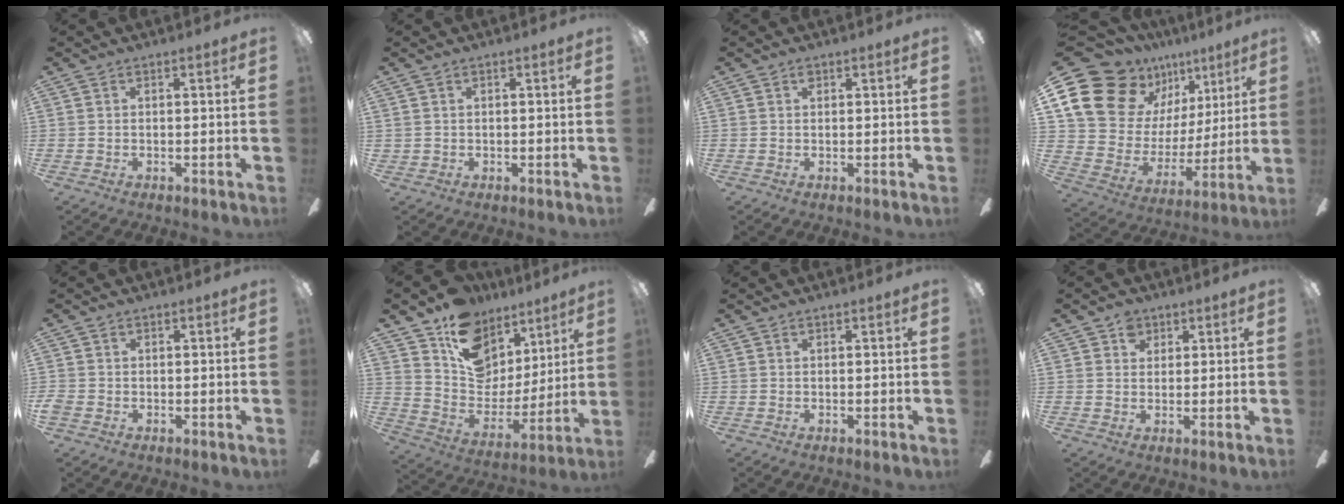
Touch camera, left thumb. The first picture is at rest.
{"total": 0.6, "force": [0.3, 0.5, 0.0], "torque": [-0.001, 0.004, 0.004]}
{"total": 0.8, "force": [0.6, 0.5, 0.4], "torque": [-0.009, 0.002, 0.010]}
{"total": 18.7, "force": [11.9, 12.2, 7.8], "torque": [-0.156, -0.076, 0.233]}
{"total": 1.3, "force": [-0.6, 1.1, 0.6], "torque": [-0.008, 0.005, -0.011]}
{"total": 15.8, "force": [9.7, 10.9, 6.0], "torque": [-0.105, -0.057, 0.183]}
{"total": 0.0}
{"total": 4.2, "force": [2.4, 3.3, 1.2], "torque": [-0.009, 0.001, 0.042]}